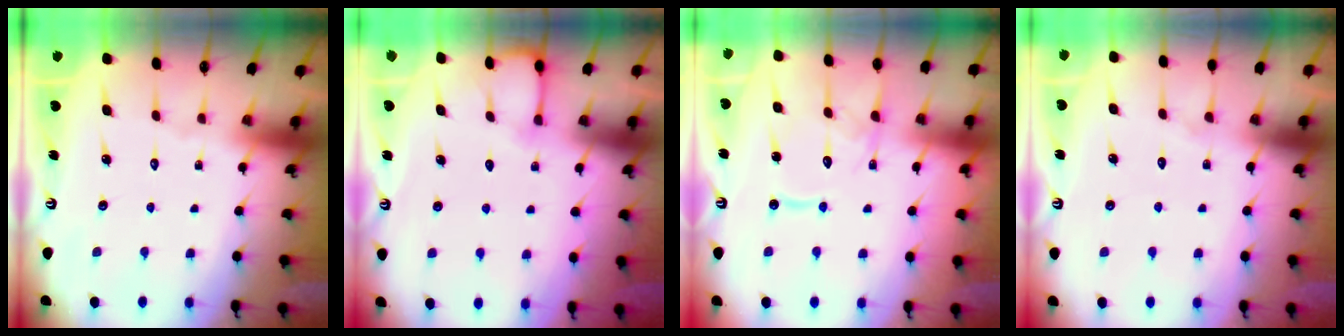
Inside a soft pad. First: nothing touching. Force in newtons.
{"total": 4.5, "press": 4.5, "slide": 0.4}
{"total": 12.4, "press": 12.4, "slide": 1.3}
{"total": 3.5, "press": 3.5, "slide": 0.4}